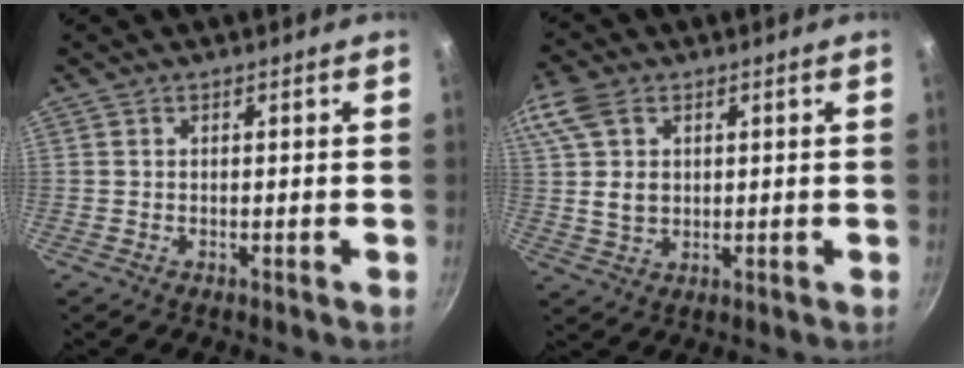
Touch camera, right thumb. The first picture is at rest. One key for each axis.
{"total": 9.6, "fx": 2.8, "fy": 6.7, "fz": 6.2, "tx": -0.114, "ty": 0.000, "tz": 0.051}